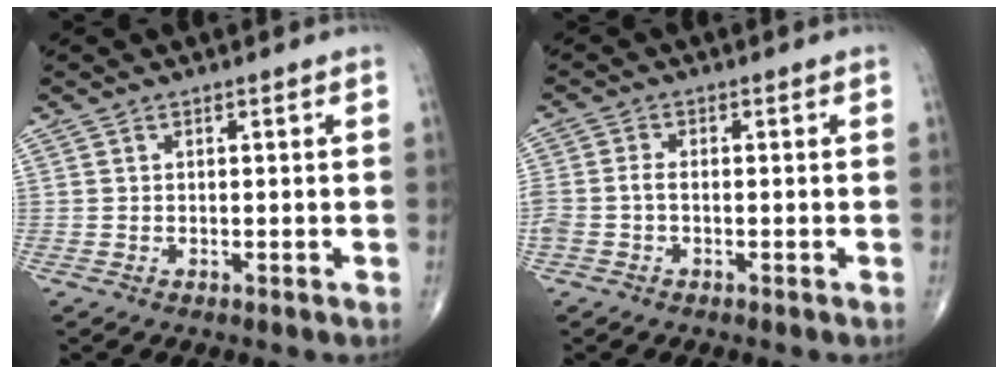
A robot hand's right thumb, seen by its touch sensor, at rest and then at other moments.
{"total": 3.2, "force": [-0.7, 1.9, 2.5], "torque": [-0.069, 0.010, -0.015]}